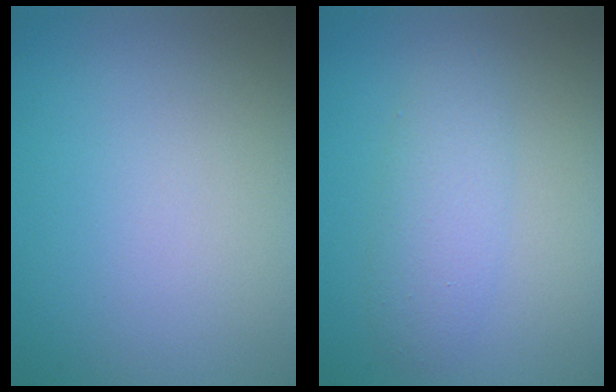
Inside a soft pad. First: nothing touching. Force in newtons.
{"total": 3.0, "press": 3.0, "slide": 0.2}